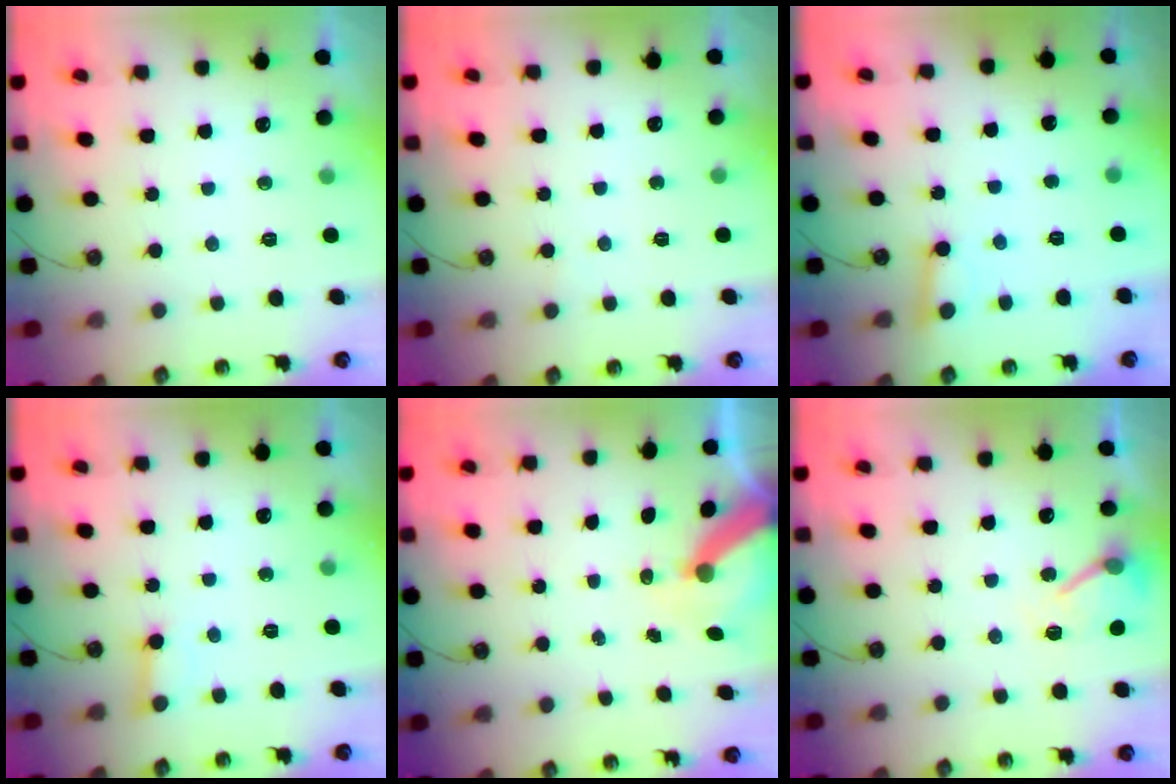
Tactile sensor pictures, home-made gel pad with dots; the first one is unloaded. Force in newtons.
{"total": 2.5, "press": 2.5, "slide": 0.3}
{"total": 2.8, "press": 2.7, "slide": 0.6}
{"total": 4.9, "press": 4.9, "slide": 0.8}
{"total": 7.3, "press": 7.3, "slide": 1.0}
{"total": 8.9, "press": 8.8, "slide": 1.5}